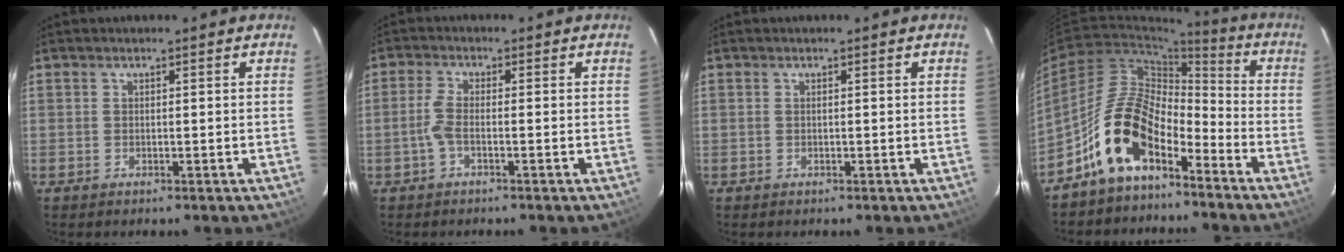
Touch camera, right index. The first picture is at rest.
{"total": 2.6, "force": [-1.2, 0.4, 2.3], "torque": [-0.060, 0.004, -0.025]}
{"total": 0.0}
{"total": 12.9, "force": [-8.2, 5.9, 8.0], "torque": [-0.151, 0.025, -0.155]}